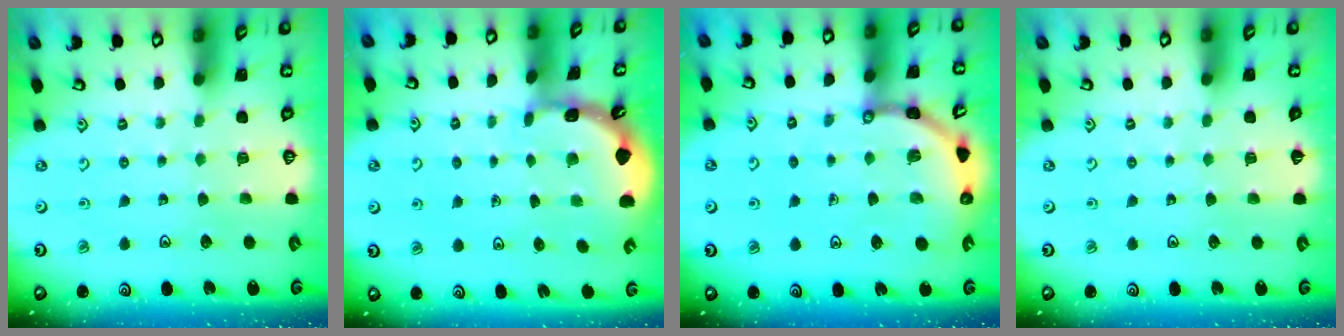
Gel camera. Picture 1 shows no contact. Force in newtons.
{"total": 1.8, "press": 1.8, "slide": 0.1}
{"total": 8.1, "press": 8.1, "slide": 1.0}
{"total": 0.0}